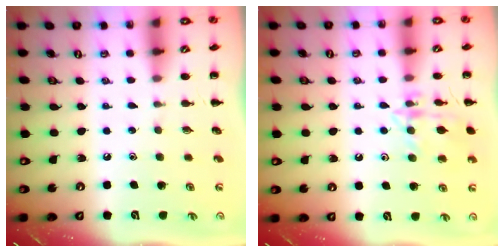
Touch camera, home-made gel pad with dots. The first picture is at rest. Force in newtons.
{"total": 13.2, "press": 13.2, "slide": 0.6}